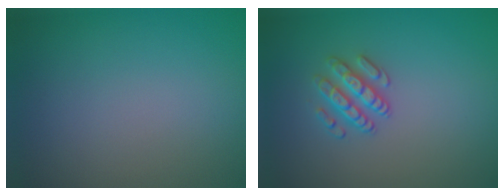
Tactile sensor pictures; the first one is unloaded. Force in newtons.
{"total": 2.4, "press": 2.3, "slide": 0.6}